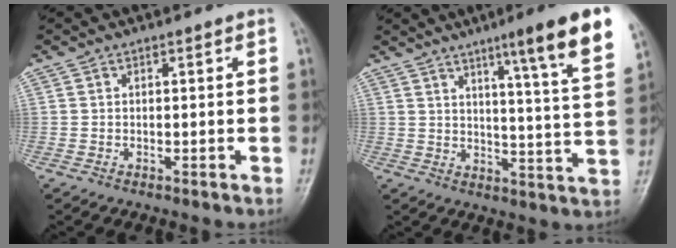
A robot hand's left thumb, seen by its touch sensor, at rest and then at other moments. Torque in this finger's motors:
{"motor_torque": [0.47, 0.42, 1.53, -1.24, 0.10]}